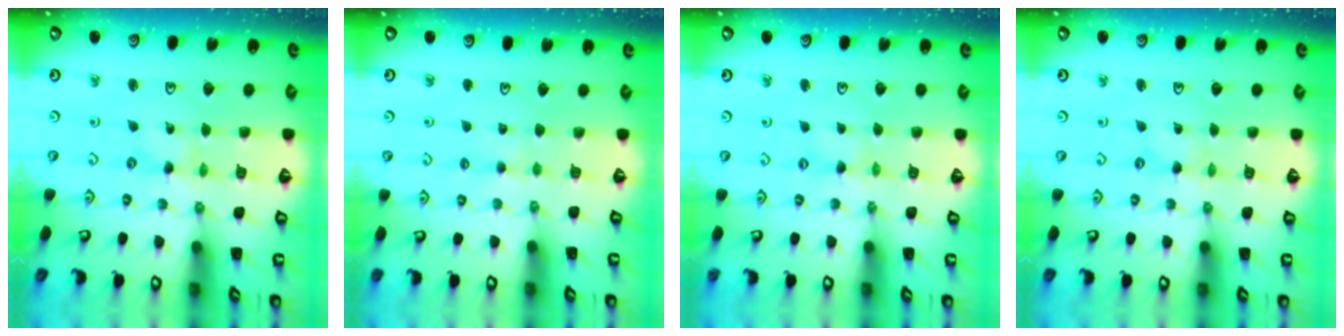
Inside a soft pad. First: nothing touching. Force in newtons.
{"total": 1.8, "press": 1.7, "slide": 0.4}
{"total": 0.0}
{"total": 0.0}